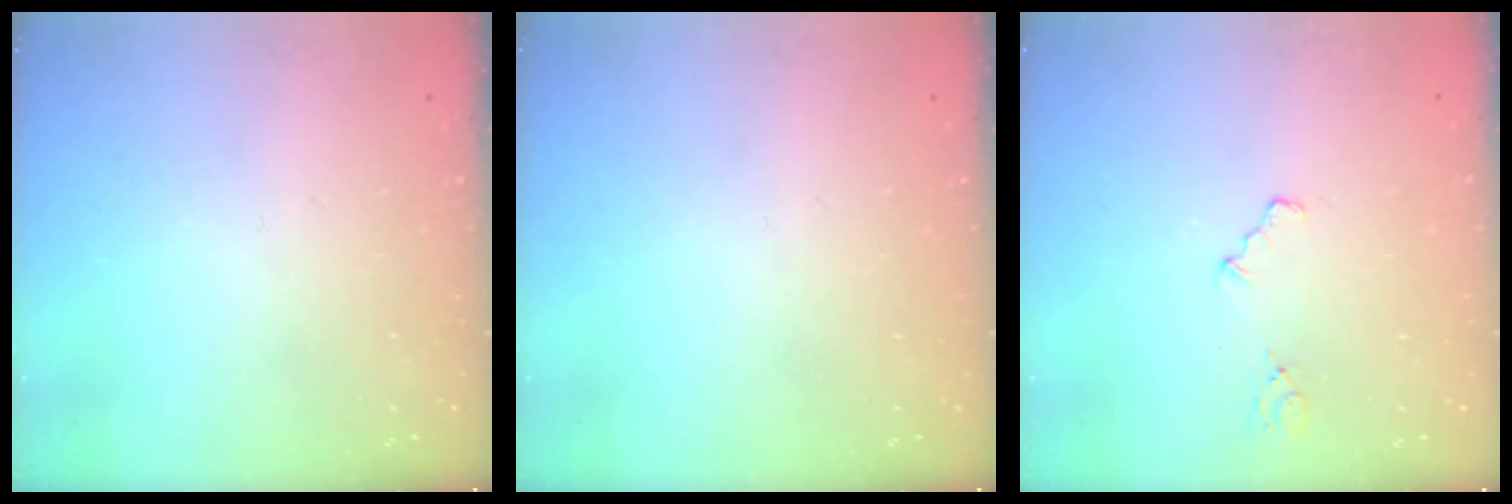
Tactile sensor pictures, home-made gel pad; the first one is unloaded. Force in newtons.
{"total": 0.0}
{"total": 3.9, "press": 3.8, "slide": 0.5}